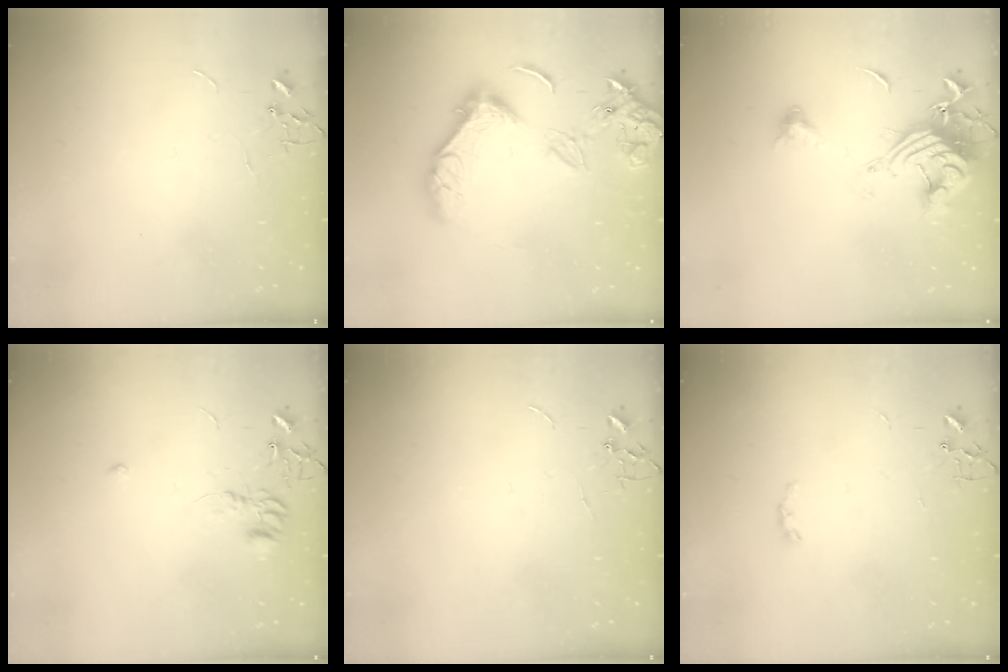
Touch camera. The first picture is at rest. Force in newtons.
{"total": 14.9, "press": 14.8, "slide": 1.9}
{"total": 15.3, "press": 15.2, "slide": 1.8}
{"total": 7.6, "press": 7.6, "slide": 0.8}
{"total": 0.0}
{"total": 2.9, "press": 2.9, "slide": 0.5}